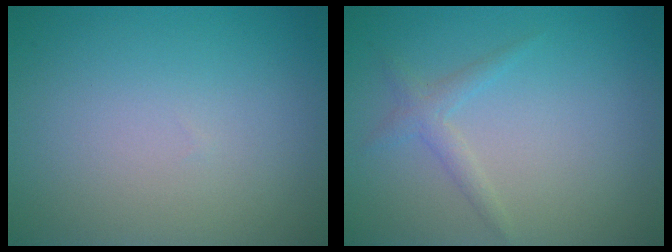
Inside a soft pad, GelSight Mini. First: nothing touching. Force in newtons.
{"total": 1.5, "press": 1.5, "slide": 0.1}